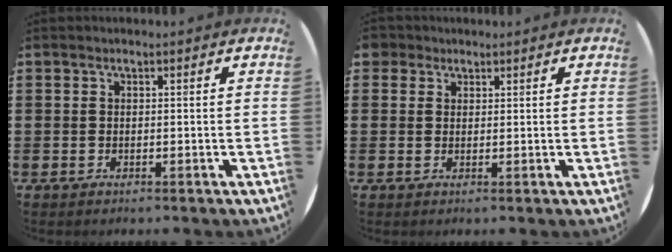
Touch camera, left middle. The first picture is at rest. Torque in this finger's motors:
{"motor_torque": [0.07, -0.03, 0.00, 0.00]}